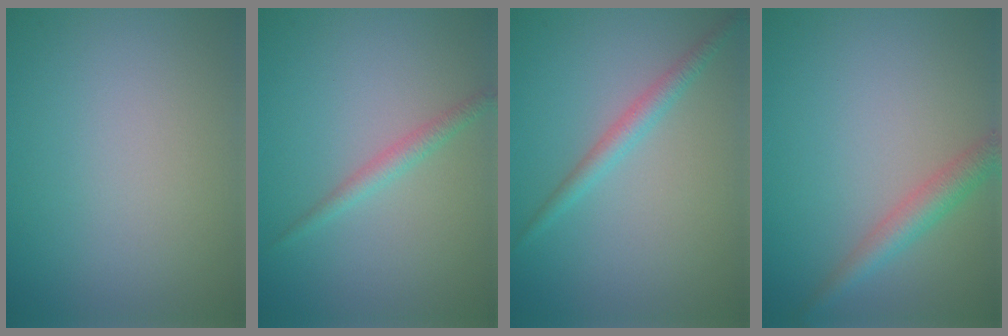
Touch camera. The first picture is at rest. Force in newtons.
{"total": 1.5, "press": 1.5, "slide": 0.0}
{"total": 1.9, "press": 1.9, "slide": 0.1}
{"total": 2.8, "press": 2.8, "slide": 0.1}